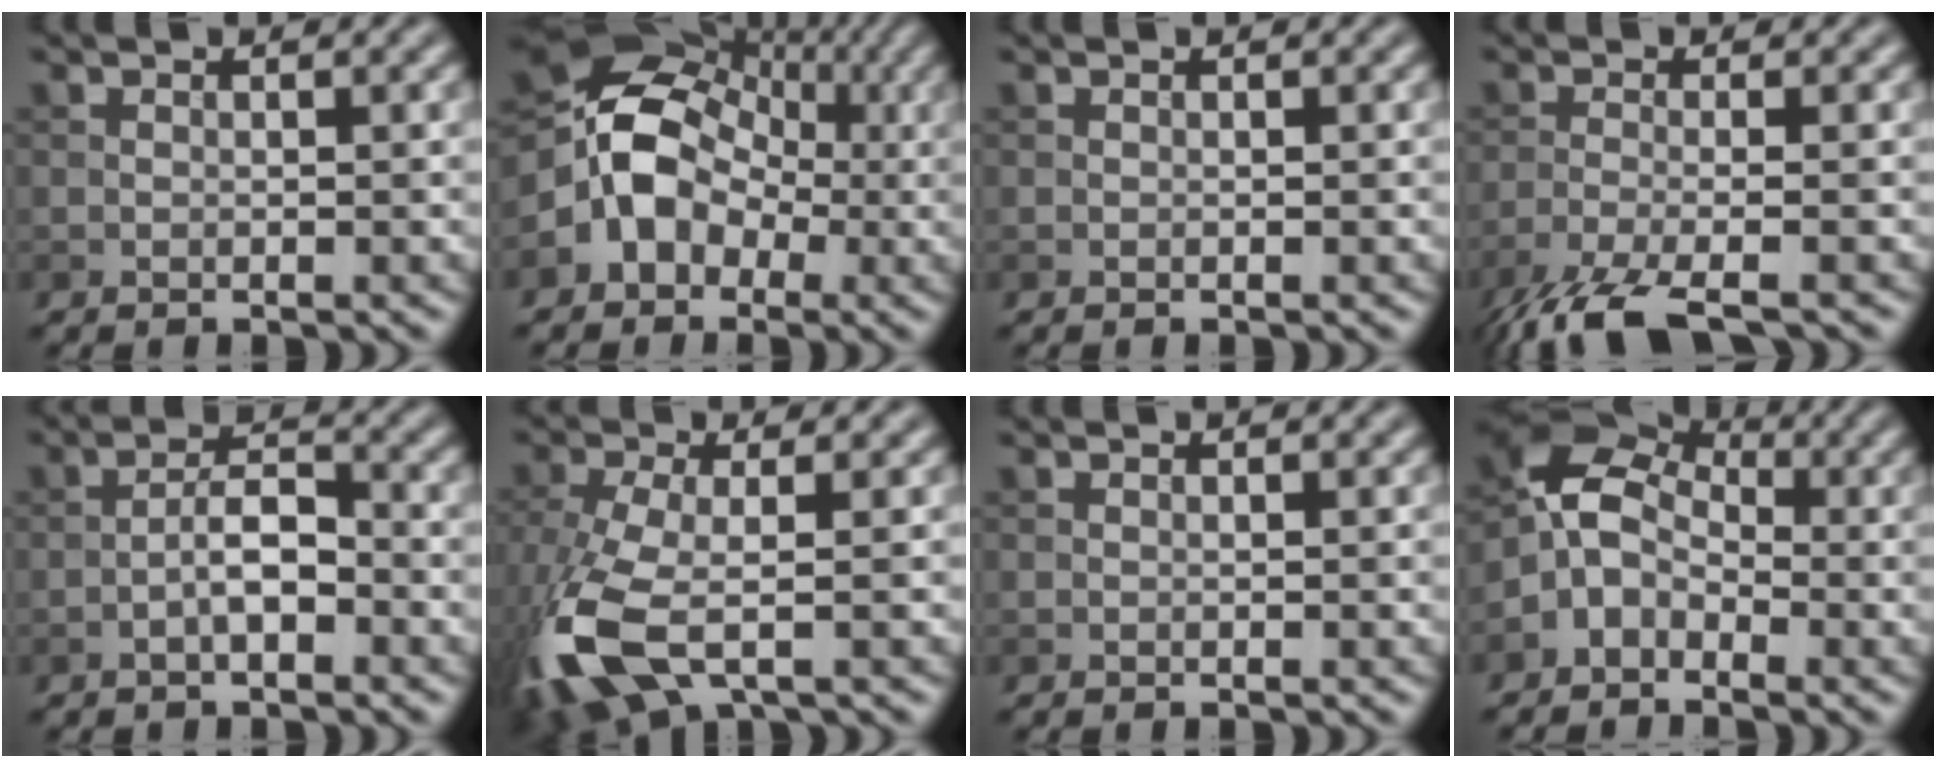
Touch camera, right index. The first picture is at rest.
{"total": 7.7, "force": [-1.4, 6.1, 4.5], "torque": [-0.064, 0.011, -0.045]}
{"total": 0.0}
{"total": 6.9, "force": [-4.8, 1.7, 4.6], "torque": [-0.084, -0.019, -0.101]}
{"total": 2.9, "force": [-1.3, 0.9, 2.4], "torque": [-0.042, 0.010, -0.028]}
{"total": 8.7, "force": [-3.3, 3.7, 7.2], "torque": [-0.183, -0.018, -0.072]}
{"total": 0.0}
{"total": 4.9, "force": [-1.6, 3.7, 2.8], "torque": [-0.048, 0.015, -0.047]}